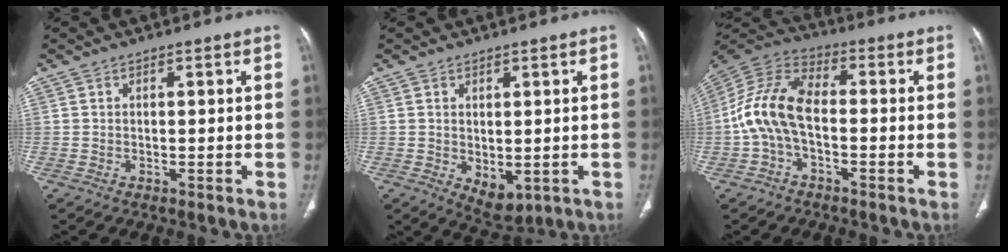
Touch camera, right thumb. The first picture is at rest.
{"total": 5.1, "force": [-0.7, 3.1, 4.0], "torque": [-0.049, -0.008, 0.009]}
{"total": 12.0, "force": [-1.9, 6.8, 9.7], "torque": [-0.196, 0.038, -0.047]}